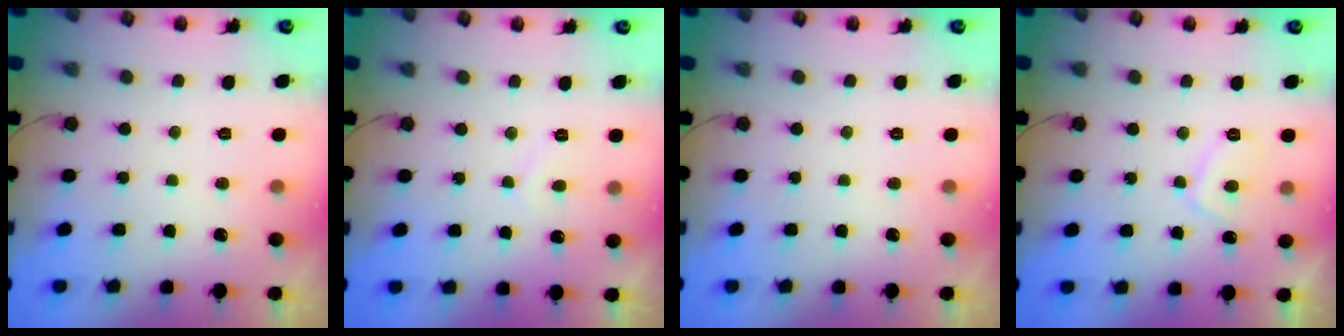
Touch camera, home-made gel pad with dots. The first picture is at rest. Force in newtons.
{"total": 1.9, "press": 1.8, "slide": 0.5}
{"total": 0.0}
{"total": 4.1, "press": 4.0, "slide": 1.0}